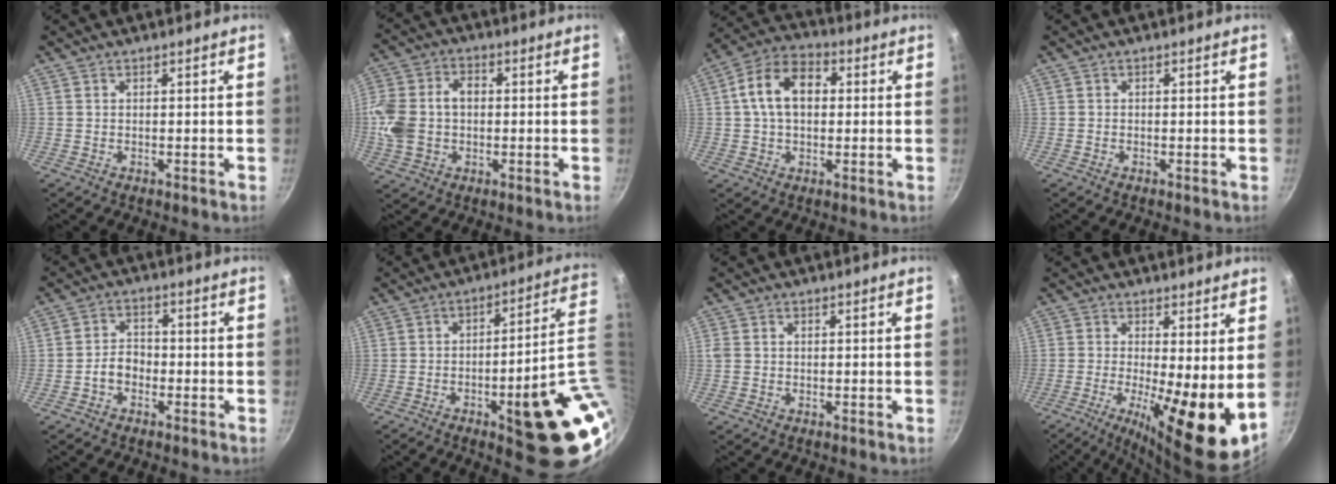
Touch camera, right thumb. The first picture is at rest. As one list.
[{"total": 11.8, "force": [-0.1, 8.7, 8.0], "torque": [-0.151, 0.020, -0.009]}, {"total": 11.8, "force": [1.6, 8.0, 8.6], "torque": [-0.125, 0.026, 0.010]}, {"total": 0.0}, {"total": 4.2, "force": [-1.7, 3.0, 2.2], "torque": [-0.020, 0.024, -0.035]}, {"total": 19.7, "force": [-2.6, 4.8, 18.9], "torque": [-0.217, 0.016, -0.025]}, {"total": 1.9, "force": [0.0, 1.6, 1.1], "torque": [-0.022, 0.004, 0.000]}, {"total": 13.4, "force": [-1.2, 3.4, 12.9], "torque": [-0.196, -0.018, -0.020]}]